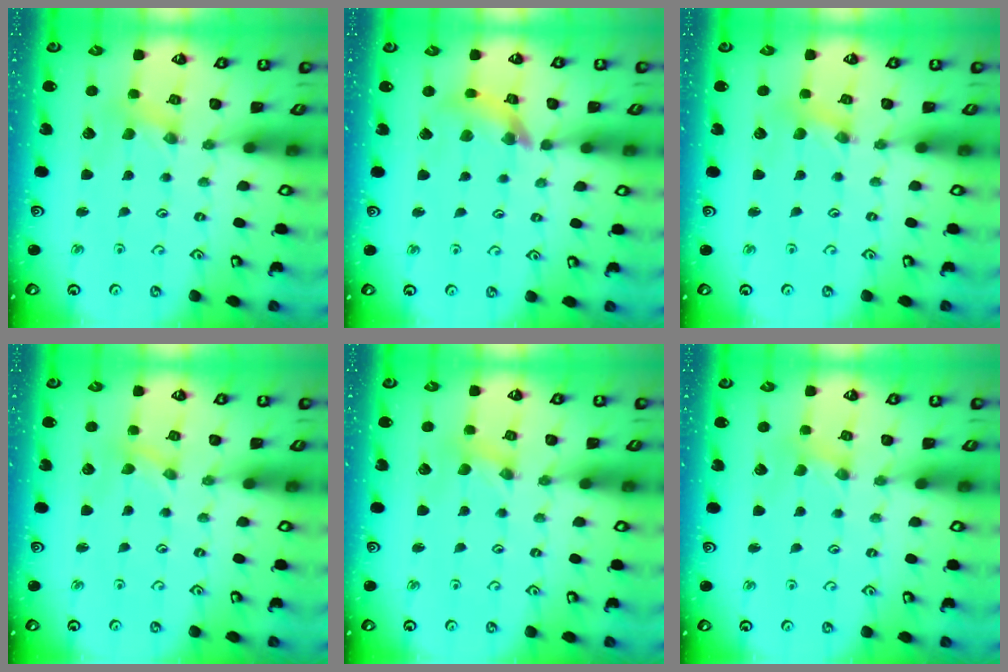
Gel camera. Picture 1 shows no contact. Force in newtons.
{"total": 9.4, "press": 9.3, "slide": 1.2}
{"total": 1.4, "press": 1.4, "slide": 0.2}
{"total": 0.0}
{"total": 0.0}
{"total": 0.0}